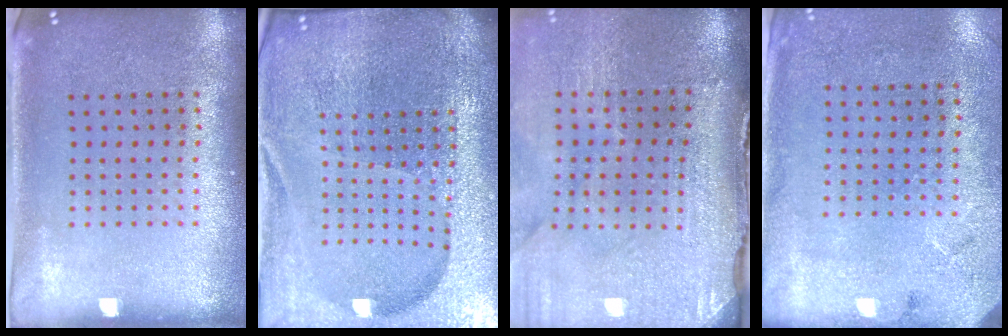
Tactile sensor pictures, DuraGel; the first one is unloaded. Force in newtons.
{"total": 5.6, "press": 5.0, "slide": 2.4}
{"total": 4.4, "press": 3.7, "slide": 2.4}
{"total": 2.7, "press": 2.2, "slide": 1.7}